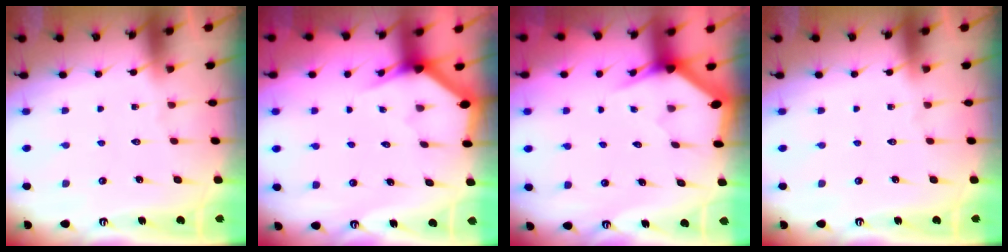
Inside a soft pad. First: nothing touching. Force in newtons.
{"total": 3.0, "press": 3.0, "slide": 0.1}
{"total": 3.1, "press": 3.1, "slide": 0.1}
{"total": 0.0}